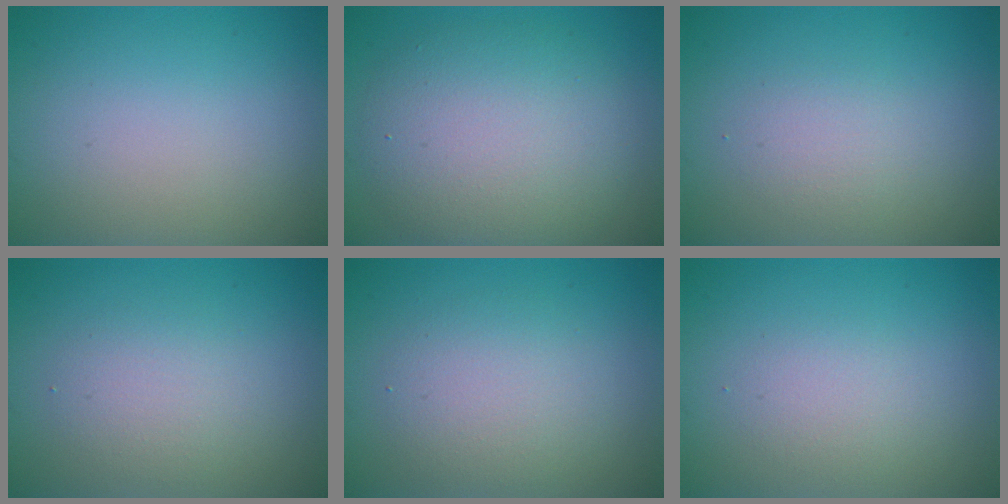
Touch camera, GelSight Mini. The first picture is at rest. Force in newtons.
{"total": 7.1, "press": 7.1, "slide": 0.3}
{"total": 1.6, "press": 1.6, "slide": 0.1}
{"total": 2.4, "press": 2.4, "slide": 0.1}
{"total": 3.0, "press": 3.0, "slide": 0.1}
{"total": 1.7, "press": 1.7, "slide": 0.1}